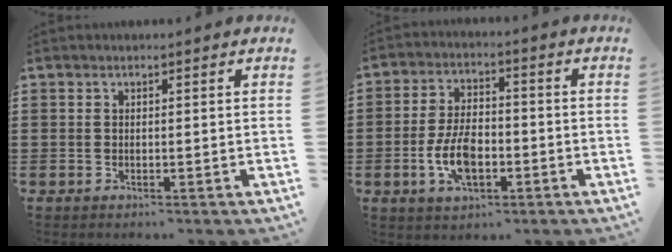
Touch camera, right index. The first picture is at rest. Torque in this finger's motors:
{"motor_torque": [1.50, 0.64, 1.05, 0.20]}